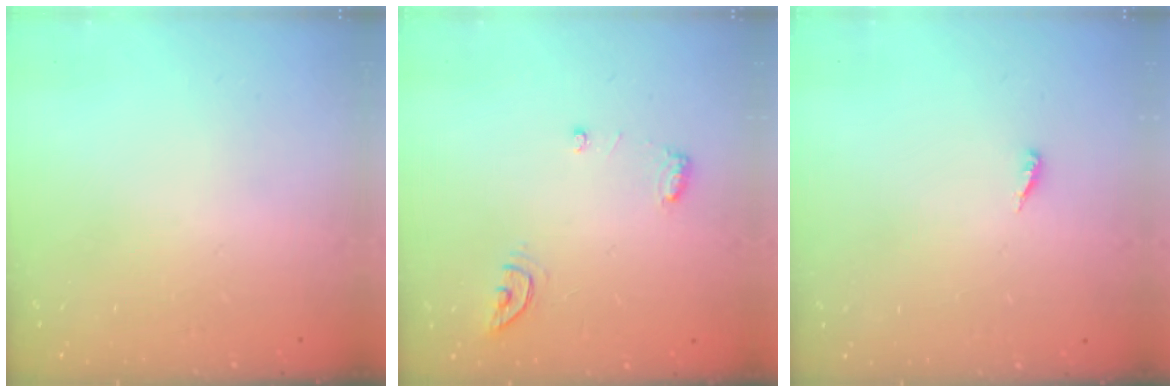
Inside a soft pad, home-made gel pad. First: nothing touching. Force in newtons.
{"total": 6.4, "press": 6.4, "slide": 0.6}
{"total": 3.0, "press": 3.0, "slide": 0.2}